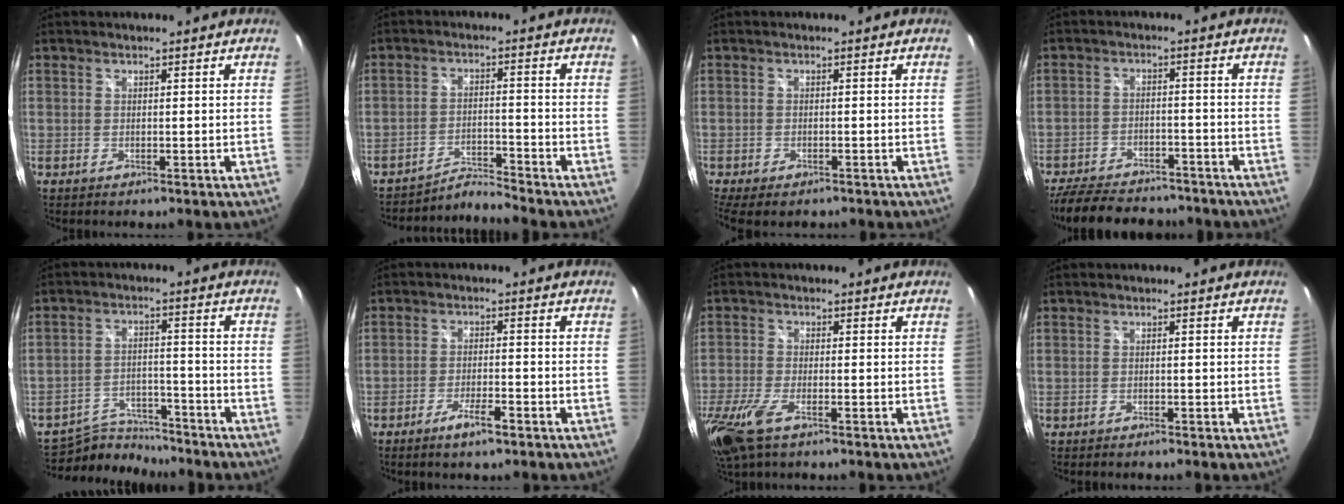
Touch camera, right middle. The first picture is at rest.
{"total": 3.4, "force": [-3.2, -0.9, -0.7], "torque": [0.002, 0.006, -0.057]}
{"total": 8.8, "force": [-6.7, 3.5, 4.6], "torque": [-0.109, -0.035, -0.108]}
{"total": 18.3, "force": [-15.0, 6.9, 7.9], "torque": [-0.174, -0.001, -0.214]}
{"total": 9.6, "force": [-9.1, 2.4, 1.9], "torque": [-0.053, 0.007, -0.146]}
{"total": 4.5, "force": [-3.0, 0.5, 3.3], "torque": [-0.074, -0.004, -0.053]}
{"total": 11.4, "force": [-6.8, 4.2, 8.0], "torque": [-0.195, -0.042, -0.133]}
{"total": 0.7, "force": [-0.7, 0.1, 0.2], "torque": [-0.005, -0.003, -0.010]}